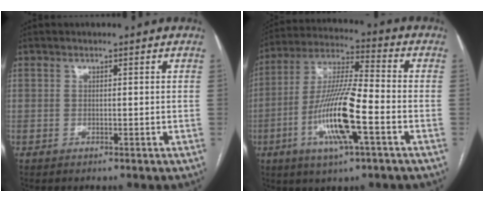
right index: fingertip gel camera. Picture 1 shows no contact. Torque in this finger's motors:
{"motor_torque": [1.83, -0.31, 0.86, 0.15]}